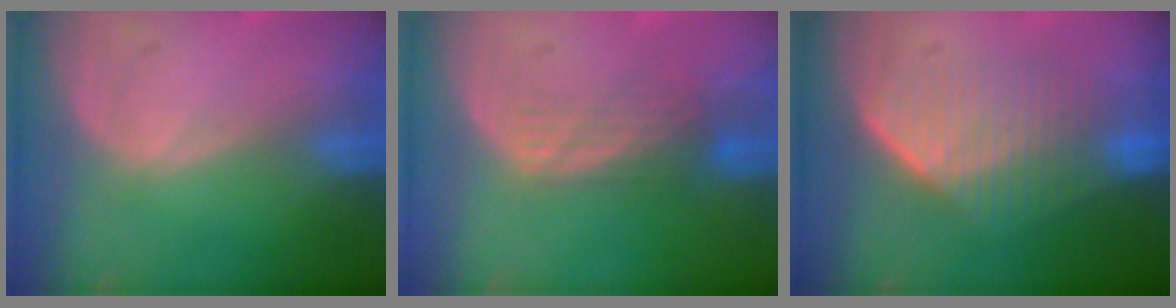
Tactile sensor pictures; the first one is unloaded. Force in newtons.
{"total": 3.5, "press": 2.9, "slide": 1.9}
{"total": 7.3, "press": 7.0, "slide": 2.0}